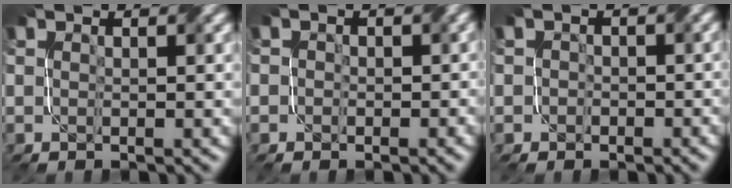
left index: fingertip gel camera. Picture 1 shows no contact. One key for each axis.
{"total": 1.9, "fx": 0.1, "fy": 1.8, "fz": 0.6, "tx": 0.005, "ty": 0.005, "tz": -0.012}
{"total": 1.7, "fx": -0.1, "fy": 1.7, "fz": 0.4, "tx": 0.007, "ty": 0.001, "tz": -0.006}